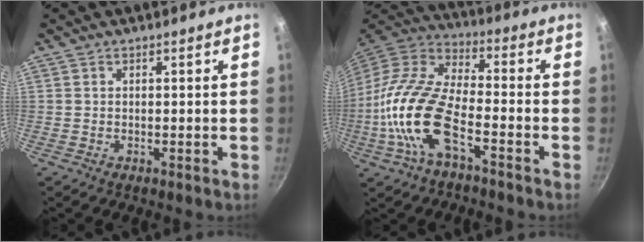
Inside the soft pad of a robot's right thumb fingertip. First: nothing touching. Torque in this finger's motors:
{"motor_torque": [0.11, 1.05, 2.17, -0.60, 0.51]}